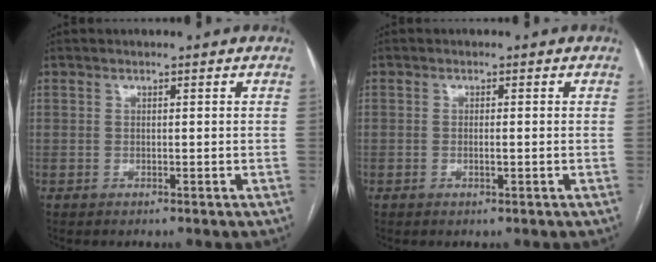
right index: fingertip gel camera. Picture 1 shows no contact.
{"total": 1.1, "force": [-0.3, 0.1, 1.1], "torque": [-0.021, -0.001, -0.005]}